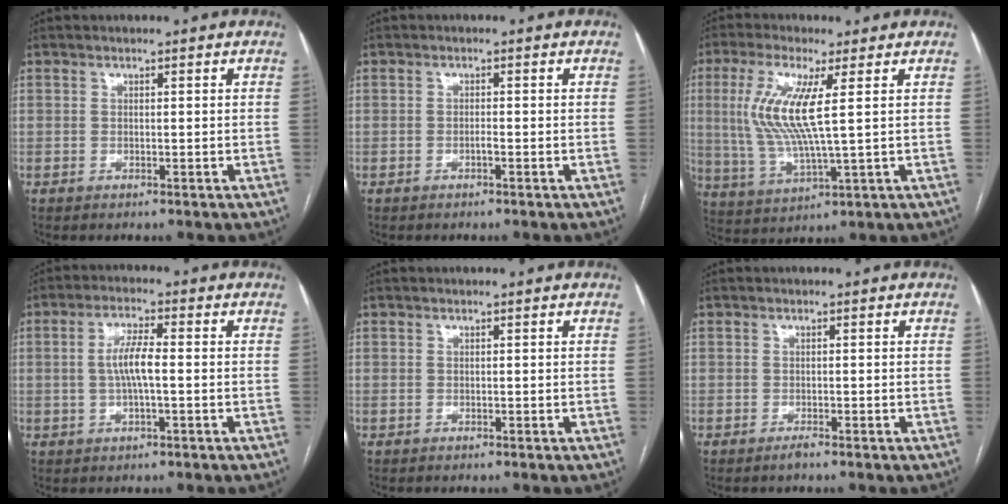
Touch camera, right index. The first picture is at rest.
{"total": 0.7, "force": [-0.5, 0.1, 0.6], "torque": [-0.011, 0.001, -0.010]}
{"total": 10.7, "force": [2.2, 0.9, 10.4], "torque": [-0.242, -0.005, 0.044]}
{"total": 3.9, "force": [0.0, 0.4, 3.9], "torque": [-0.079, 0.001, 0.002]}
{"total": 0.0}
{"total": 0.7, "force": [-0.5, -0.1, 0.4], "torque": [-0.009, -0.003, -0.008]}